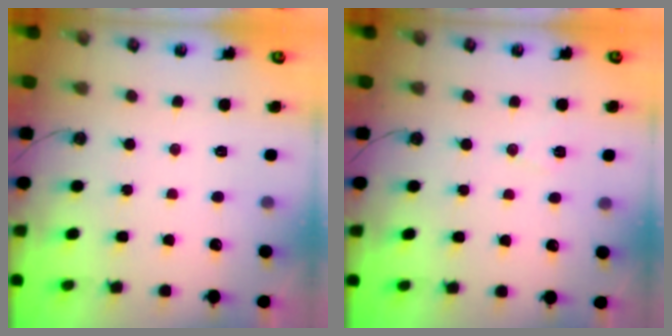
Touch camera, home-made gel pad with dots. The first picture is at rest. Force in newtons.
{"total": 6.7, "press": 5.0, "slide": 4.5}